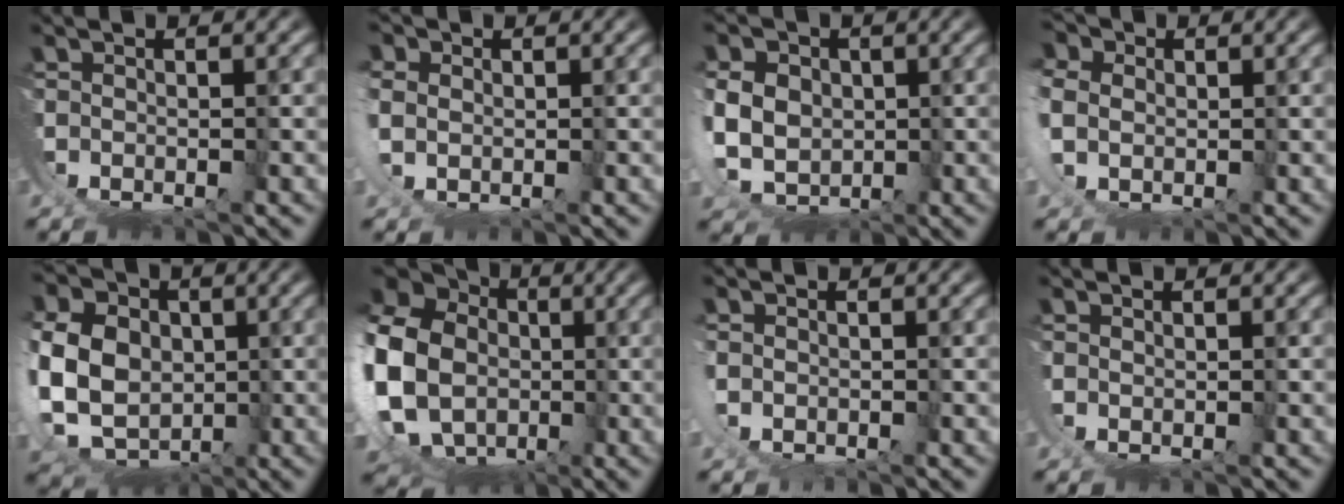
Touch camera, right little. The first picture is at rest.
{"total": 2.0, "force": [1.1, 1.1, 1.3], "torque": [-0.047, -0.010, 0.030]}
{"total": 6.1, "force": [0.2, 4.9, 3.7], "torque": [-0.097, -0.031, 0.021]}
{"total": 3.1, "force": [1.5, 2.0, 1.9], "torque": [-0.059, -0.006, 0.030]}
{"total": 10.0, "force": [-0.6, 7.9, 6.0], "torque": [-0.154, -0.050, 0.008]}
{"total": 16.9, "force": [0.0, 14.1, 9.4], "torque": [-0.218, -0.041, -0.001]}
{"total": 0.8, "force": [0.0, 0.1, 0.8], "torque": [-0.029, -0.010, 0.006]}
{"total": 0.9, "force": [0.7, -0.4, 0.4], "torque": [-0.015, -0.004, 0.017]}